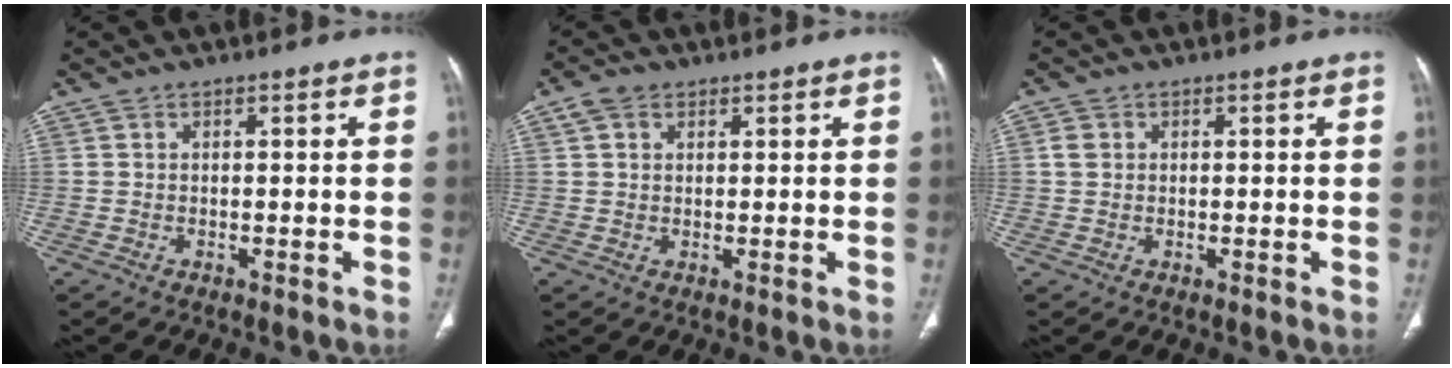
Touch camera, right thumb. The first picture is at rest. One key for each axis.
{"total": 3.3, "fx": 1.7, "fy": 2.2, "fz": 1.7, "tx": -0.029, "ty": 0.005, "tz": 0.037}
{"total": 1.8, "fx": 0.5, "fy": 1.5, "fz": 0.9, "tx": -0.012, "ty": 0.002, "tz": 0.010}